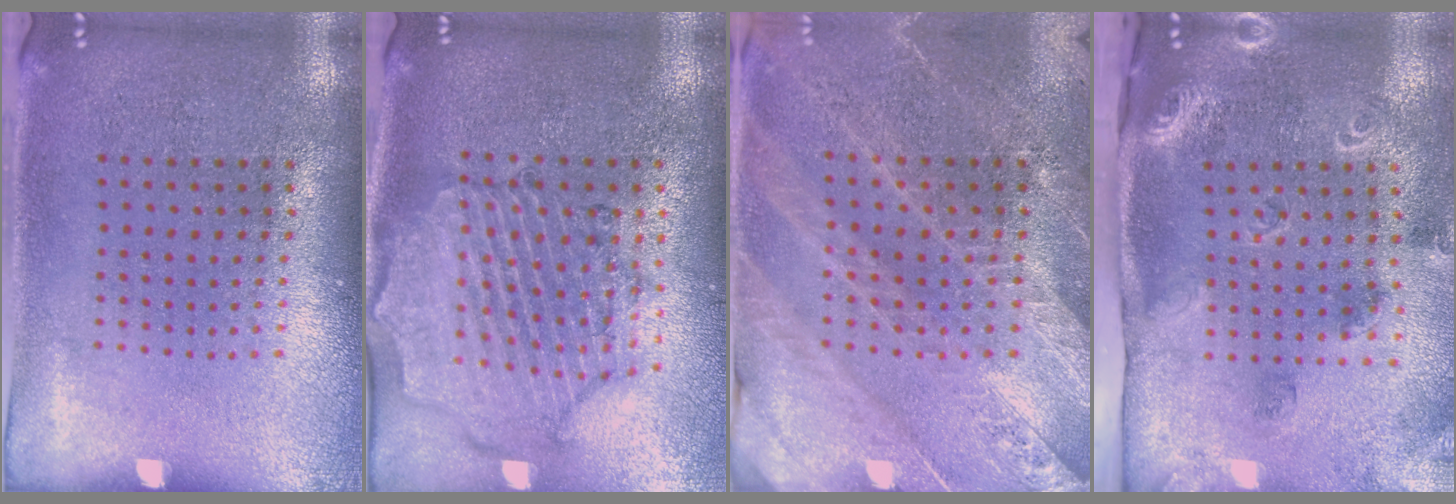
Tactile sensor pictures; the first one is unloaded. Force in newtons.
{"total": 1.6, "press": 1.6, "slide": 0.4}
{"total": 2.8, "press": 2.7, "slide": 0.7}
{"total": 1.9, "press": 1.8, "slide": 0.6}